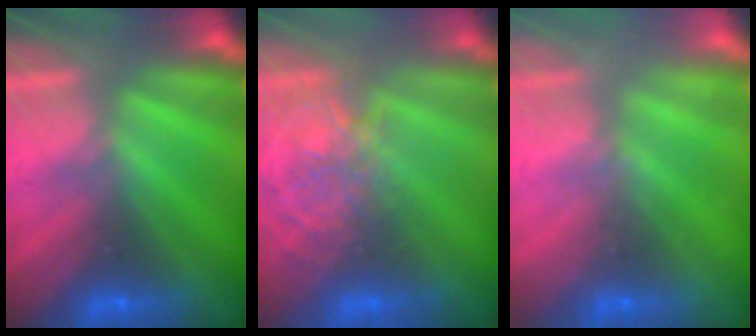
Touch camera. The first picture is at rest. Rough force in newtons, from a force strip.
{"total": 3.9}
{"total": 2.3}